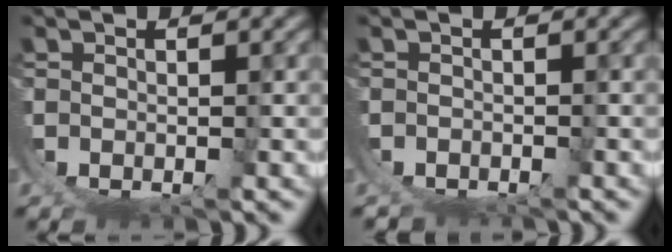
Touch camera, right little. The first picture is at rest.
{"total": 1.4, "force": [-1.4, 0.2, -0.1], "torque": [-0.003, -0.008, -0.019]}